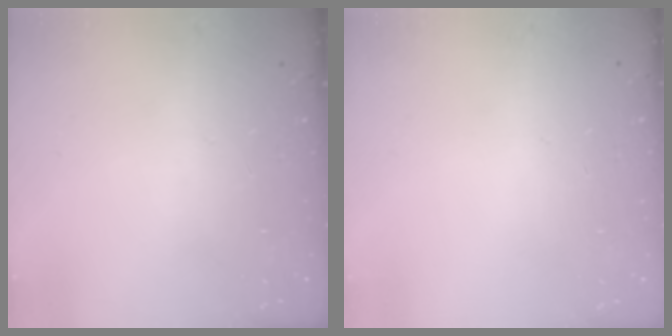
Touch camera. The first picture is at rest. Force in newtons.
{"total": 0.0}